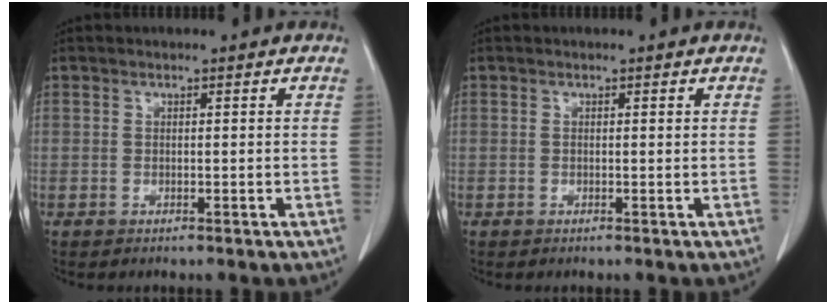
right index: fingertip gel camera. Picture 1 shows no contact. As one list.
[{"total": 0.0}]